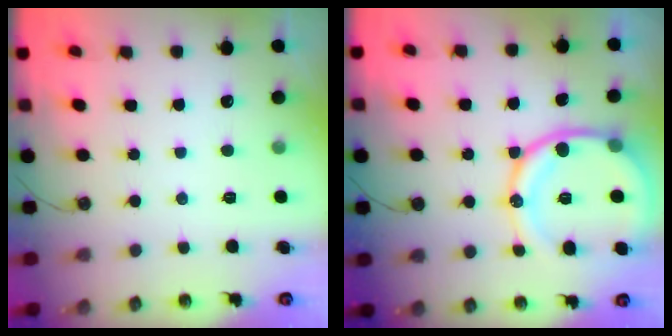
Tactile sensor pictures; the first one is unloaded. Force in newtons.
{"total": 19.0, "press": 18.9, "slide": 1.9}